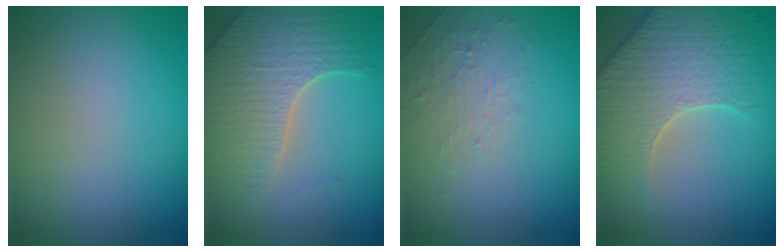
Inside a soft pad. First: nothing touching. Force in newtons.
{"total": 4.7, "press": 4.4, "slide": 1.5}
{"total": 1.9, "press": 0.6, "slide": 1.8}
{"total": 6.6, "press": 5.7, "slide": 3.4}